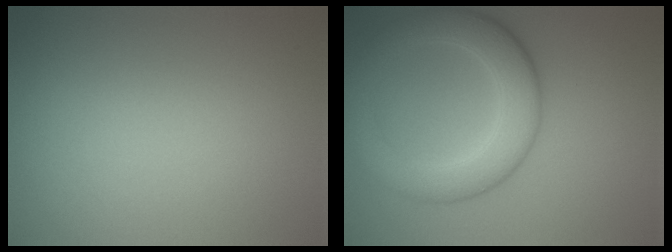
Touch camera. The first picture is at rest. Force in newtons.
{"total": 6.0, "press": 6.0, "slide": 0.3}